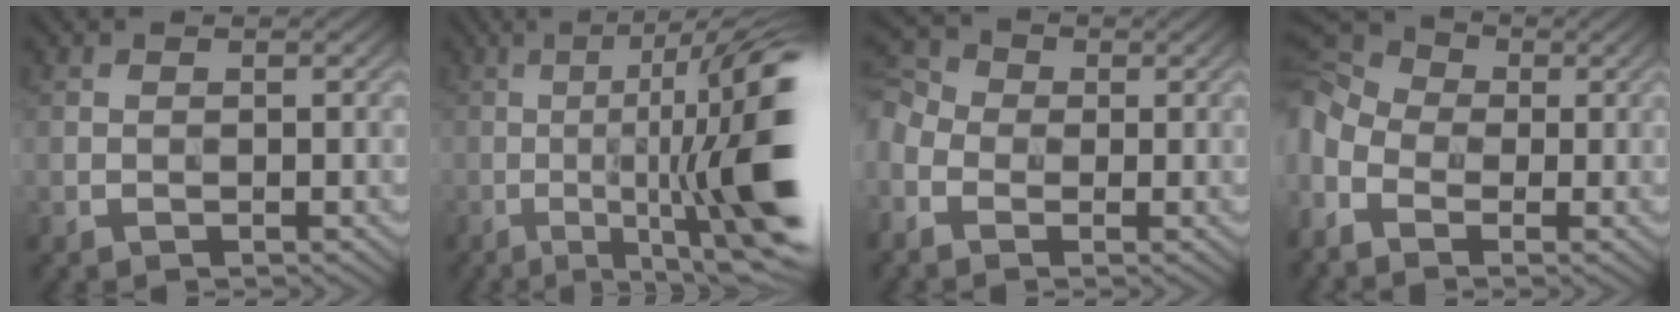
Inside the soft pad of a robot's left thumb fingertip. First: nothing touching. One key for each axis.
{"total": 16.5, "fx": -2.6, "fy": 3.9, "fz": 15.8, "tx": -0.224, "ty": 0.008, "tz": -0.030}
{"total": 5.7, "fx": -1.5, "fy": 4.5, "fz": 3.1, "tx": -0.104, "ty": 0.001, "tz": -0.040}
{"total": 10.3, "fx": -2.6, "fy": 7.3, "fz": 6.8, "tx": -0.199, "ty": -0.012, "tz": -0.049}